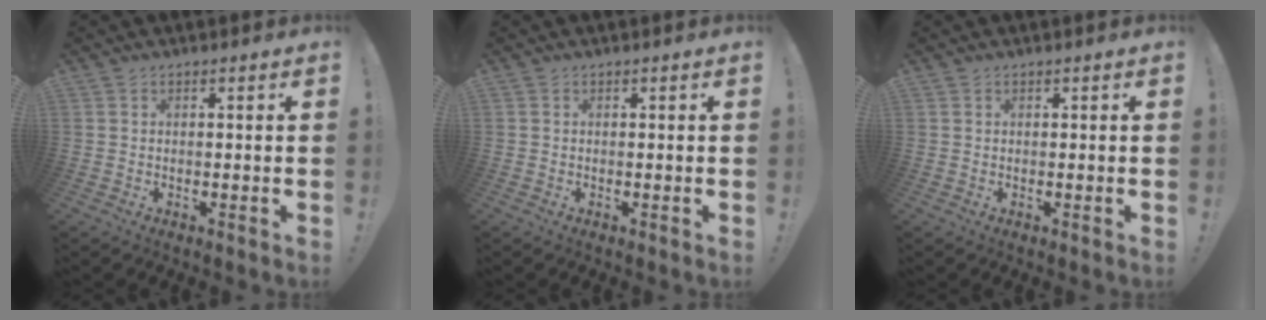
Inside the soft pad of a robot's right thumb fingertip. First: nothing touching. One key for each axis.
{"total": 0.0}
{"total": 0.0}